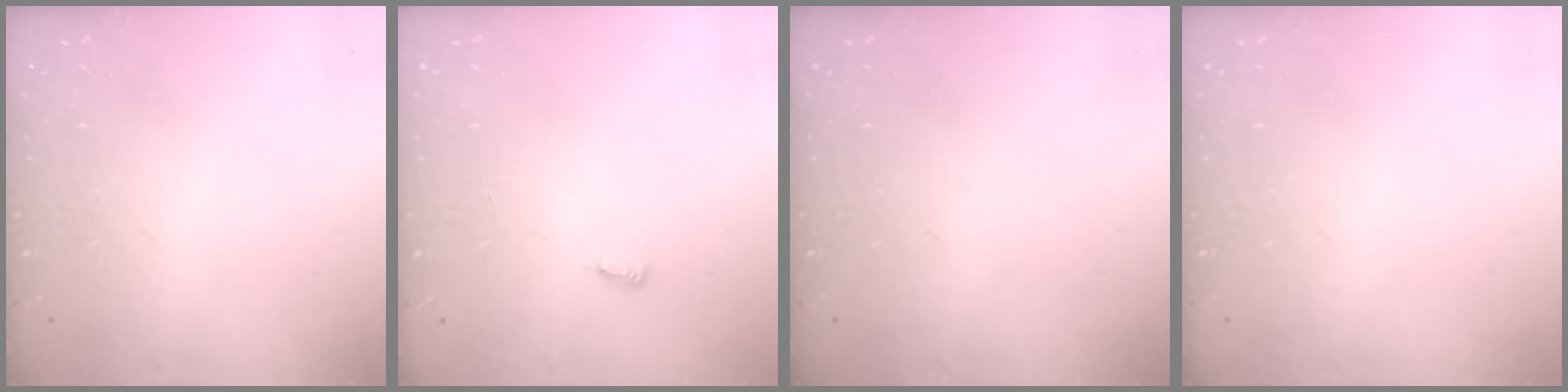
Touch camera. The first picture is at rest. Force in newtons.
{"total": 2.8, "press": 2.8, "slide": 0.4}
{"total": 0.0}
{"total": 0.0}